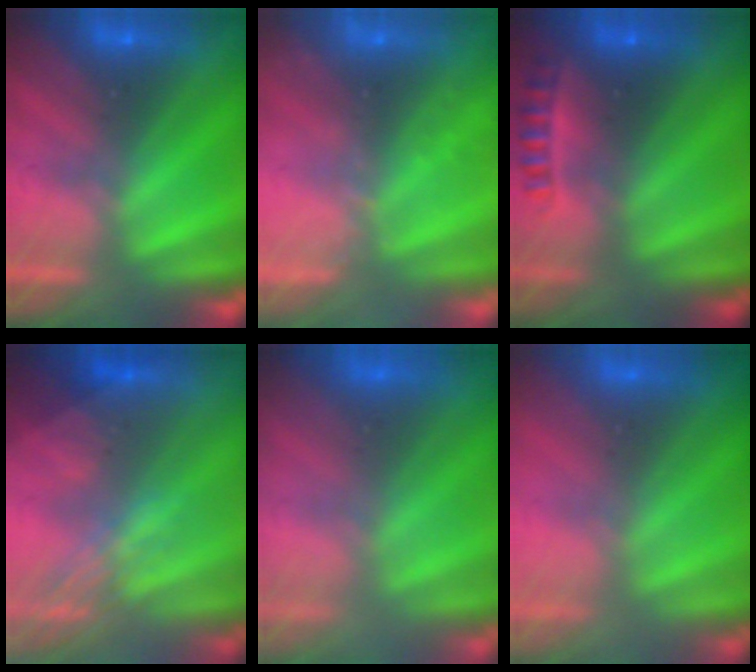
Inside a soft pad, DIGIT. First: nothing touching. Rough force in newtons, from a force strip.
{"total": 2.3}
{"total": 2.4}
{"total": 2.7}
{"total": 6.4}
{"total": 2.8}